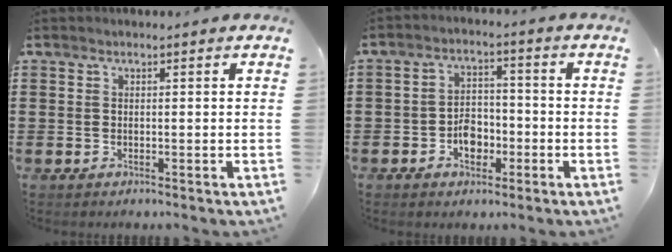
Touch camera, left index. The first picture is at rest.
{"total": 4.5, "force": [-1.8, 3.0, 2.8], "torque": [-0.045, 0.005, -0.036]}